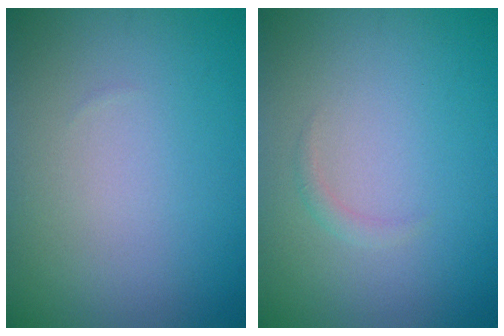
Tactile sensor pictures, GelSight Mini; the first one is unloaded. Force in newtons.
{"total": 0.9, "press": 0.9, "slide": 0.1}